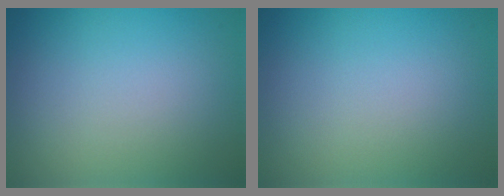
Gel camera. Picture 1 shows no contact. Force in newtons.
{"total": 0.0}